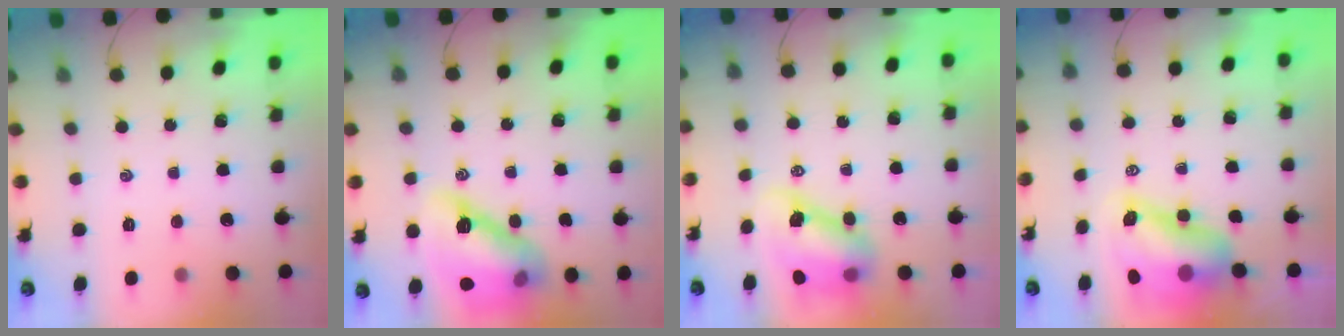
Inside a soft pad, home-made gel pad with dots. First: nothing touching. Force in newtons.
{"total": 15.4, "press": 14.9, "slide": 3.6}
{"total": 9.3, "press": 9.1, "slide": 2.3}
{"total": 10.7, "press": 10.0, "slide": 3.7}